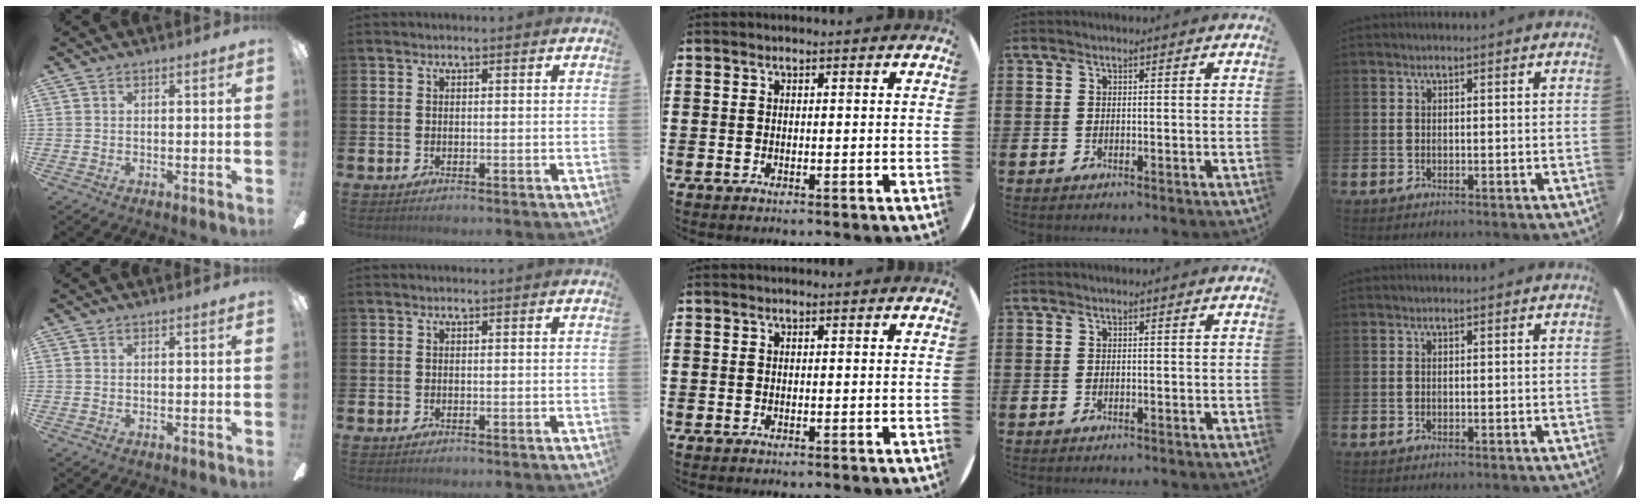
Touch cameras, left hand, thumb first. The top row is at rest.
{}